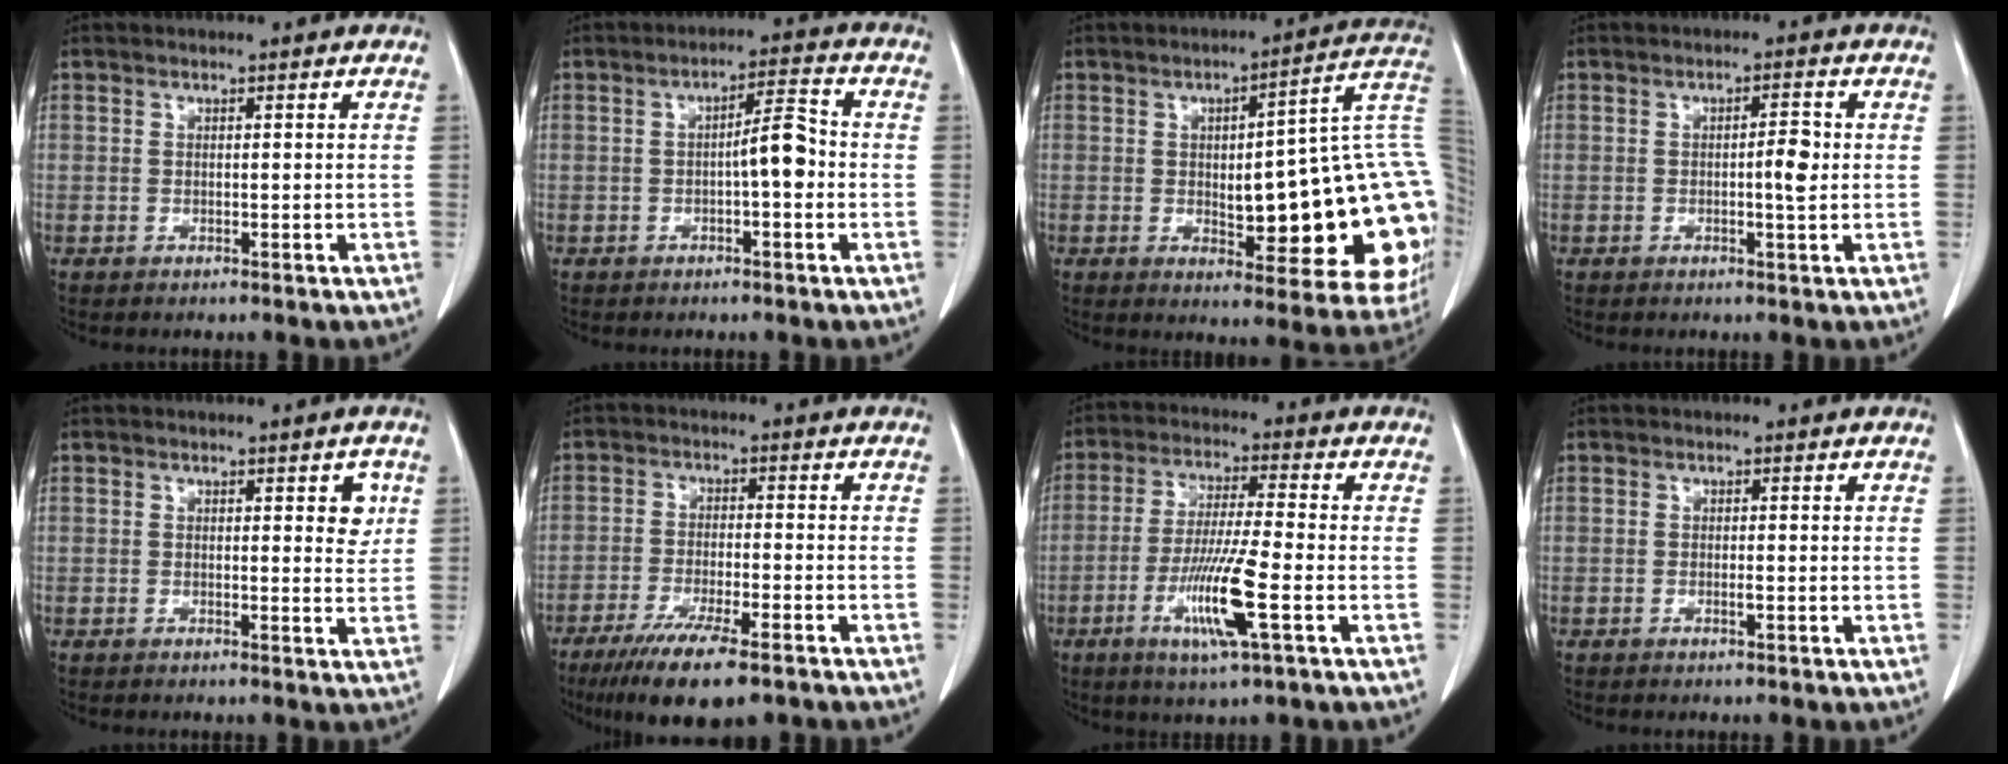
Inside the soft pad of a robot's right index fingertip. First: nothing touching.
{"total": 5.0, "force": [-0.7, 0.8, 4.9], "torque": [-0.075, 0.014, -0.011]}
{"total": 23.7, "force": [-1.6, 5.4, 23.0], "torque": [-0.210, 0.024, -0.008]}
{"total": 3.2, "force": [-0.1, 0.7, 3.2], "torque": [-0.047, 0.003, -0.002]}
{"total": 3.3, "force": [1.2, 1.2, 2.8], "torque": [-0.027, -0.004, 0.012]}
{"total": 11.8, "force": [-8.2, 1.9, 8.3], "torque": [-0.135, -0.026, -0.126]}
{"total": 10.8, "force": [-3.9, 0.1, 10.1], "torque": [-0.197, -0.018, -0.073]}
{"total": 0.6, "force": [-0.2, 0.0, 0.6], "torque": [-0.013, -0.001, -0.003]}